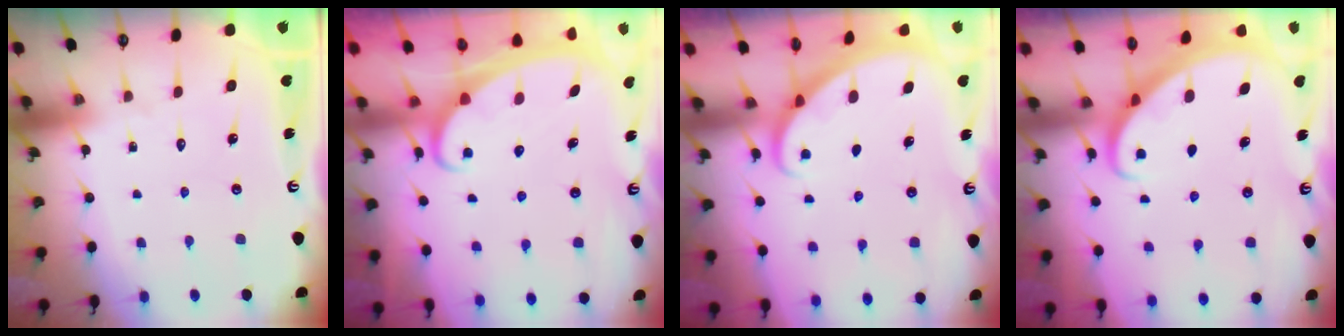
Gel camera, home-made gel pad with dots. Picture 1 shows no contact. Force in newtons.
{"total": 2.4, "press": 2.4, "slide": 0.3}
{"total": 1.9, "press": 1.9, "slide": 0.1}
{"total": 2.8, "press": 2.8, "slide": 0.2}